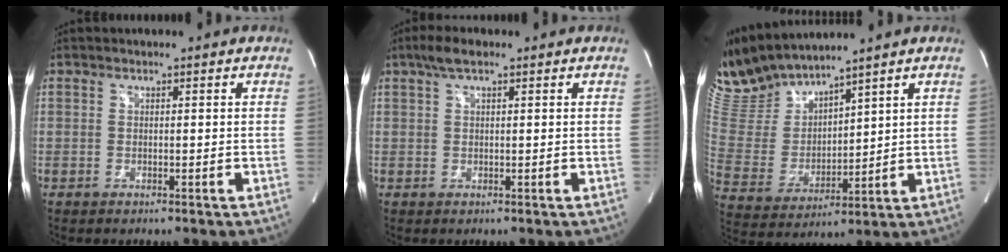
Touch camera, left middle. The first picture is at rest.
{"total": 3.1, "force": [2.1, 0.9, 2.2], "torque": [-0.050, 0.016, 0.040]}
{"total": 12.1, "force": [11.4, 1.4, 3.8], "torque": [-0.096, 0.000, 0.248]}